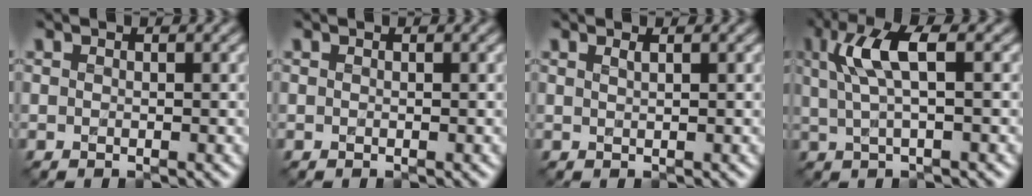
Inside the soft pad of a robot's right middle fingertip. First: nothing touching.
{"total": 0.0}
{"total": 0.7, "force": [0.5, 0.2, 0.4], "torque": [-0.005, -0.003, 0.004]}
{"total": 4.6, "force": [1.3, 1.1, 4.3], "torque": [-0.089, 0.000, 0.027]}